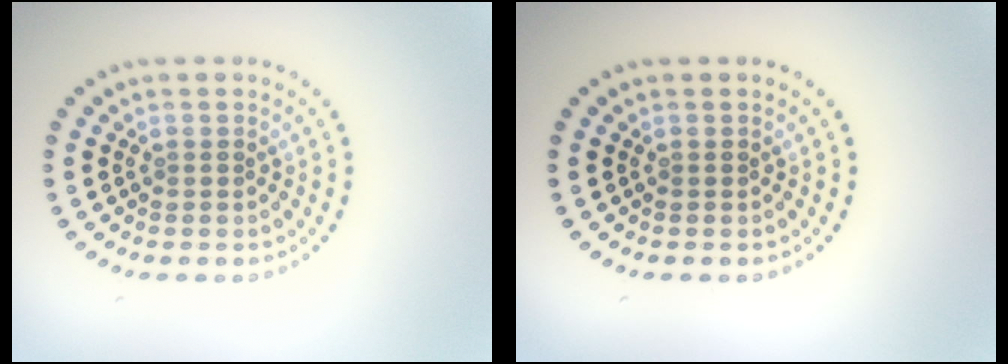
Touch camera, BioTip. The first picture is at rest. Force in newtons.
{"total": 0.0}